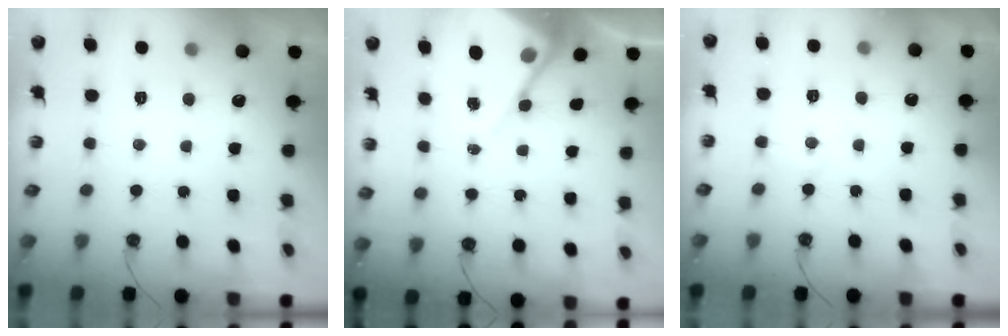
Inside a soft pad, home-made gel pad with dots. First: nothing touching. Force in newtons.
{"total": 8.4, "press": 8.4, "slide": 0.7}
{"total": 2.7, "press": 2.7, "slide": 0.5}